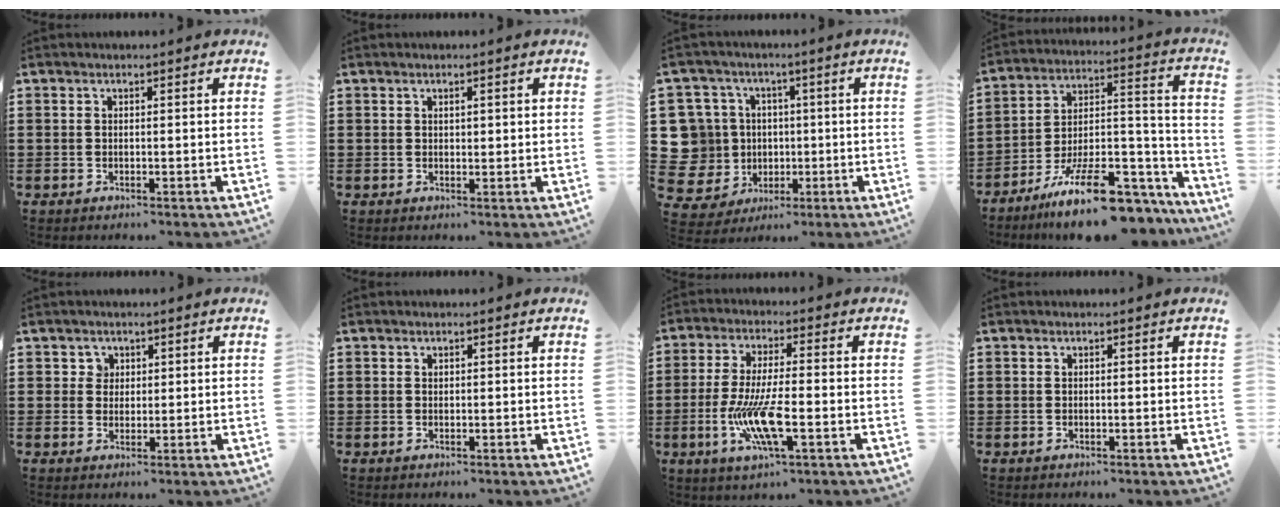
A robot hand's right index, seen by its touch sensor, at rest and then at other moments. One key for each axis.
{"total": 0.8, "fx": 0.3, "fy": 0.4, "fz": 0.6, "tx": -0.013, "ty": 0.003, "tz": 0.005}
{"total": 10.1, "fx": 0.7, "fy": 9.7, "fz": 2.7, "tx": -0.139, "ty": -0.014, "tz": 0.020}
{"total": 15.0, "fx": -11.2, "fy": 4.3, "fz": 8.9, "tx": -0.130, "ty": 0.052, "tz": -0.191}
{"total": 2.1, "fx": 0.8, "fy": 1.9, "fz": 0.3, "tx": -0.016, "ty": 0.009, "tz": 0.013}
{"total": 0.0}
{"total": 9.2, "fx": -2.9, "fy": 1.8, "fz": 8.5, "tx": -0.181, "ty": -0.020, "tz": -0.054}
{"total": 0.0}